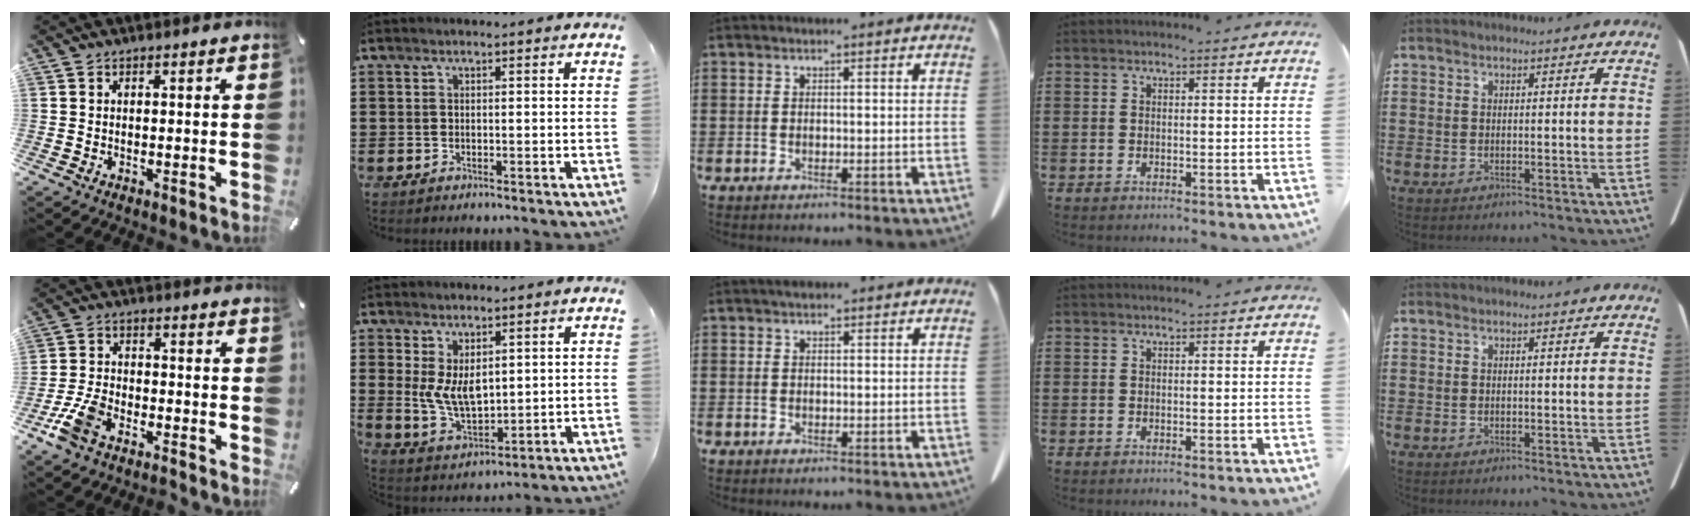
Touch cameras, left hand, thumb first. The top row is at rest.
{"thumb": {"total": 8.2, "force": [-5.5, 3.9, 4.7], "torque": [-0.109, 0.014, -0.106]}, "index": {"total": 6.3, "force": [1.9, 3.8, 4.7], "torque": [-0.102, -0.011, 0.027]}, "middle": {"total": 0.6, "force": [0.5, 0.4, 0.3], "torque": [-0.008, 0.002, 0.009]}}